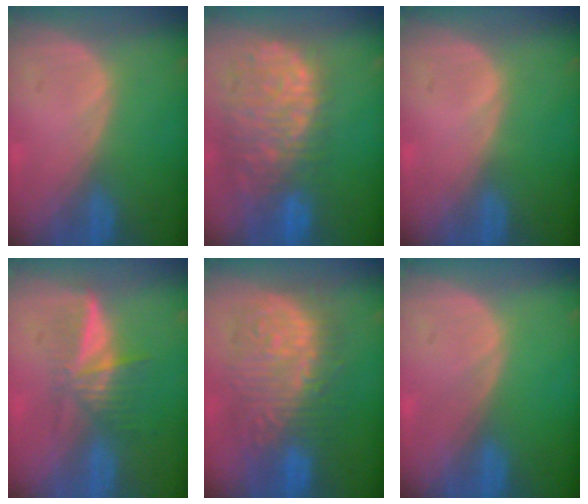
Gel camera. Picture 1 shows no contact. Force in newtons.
{"total": 13.1, "press": 10.8, "slide": 7.3}
{"total": 0.0}
{"total": 6.0, "press": 5.3, "slide": 2.7}
{"total": 12.5, "press": 12.4, "slide": 1.1}
{"total": 0.0}